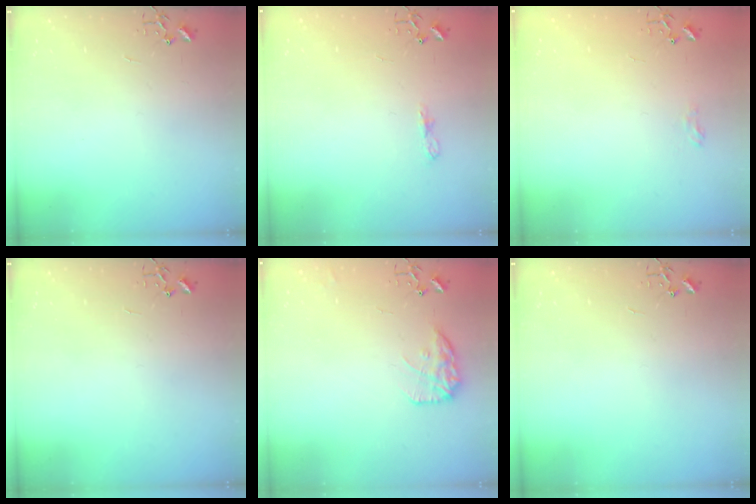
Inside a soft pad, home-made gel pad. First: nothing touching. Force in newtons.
{"total": 6.2, "press": 6.2, "slide": 0.8}
{"total": 6.5, "press": 6.5, "slide": 0.6}
{"total": 0.0}
{"total": 12.1, "press": 12.0, "slide": 0.6}
{"total": 0.0}